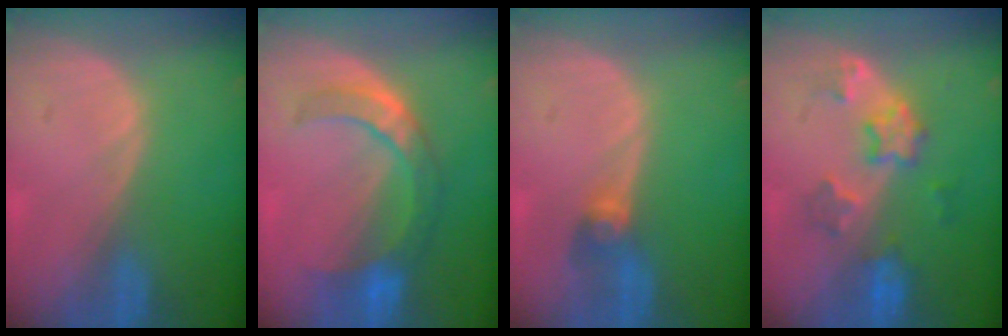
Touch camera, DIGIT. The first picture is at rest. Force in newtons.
{"total": 7.3, "press": 7.1, "slide": 1.6}
{"total": 2.7, "press": 2.7, "slide": 0.3}
{"total": 5.7, "press": 5.6, "slide": 1.1}